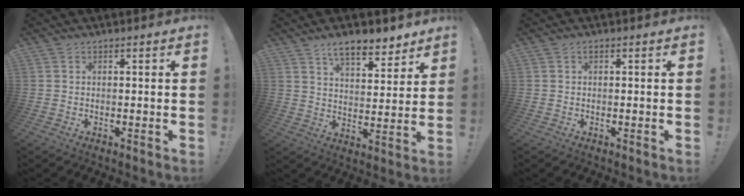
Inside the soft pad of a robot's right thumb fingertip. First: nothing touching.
{"total": 10.3, "force": [8.0, 3.9, 5.3], "torque": [-0.083, -0.048, 0.144]}
{"total": 0.5, "force": [0.2, 0.3, 0.4], "torque": [-0.006, 0.001, 0.003]}